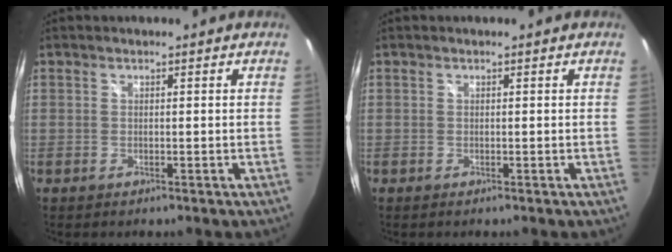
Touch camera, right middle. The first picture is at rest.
{"total": 0.0}